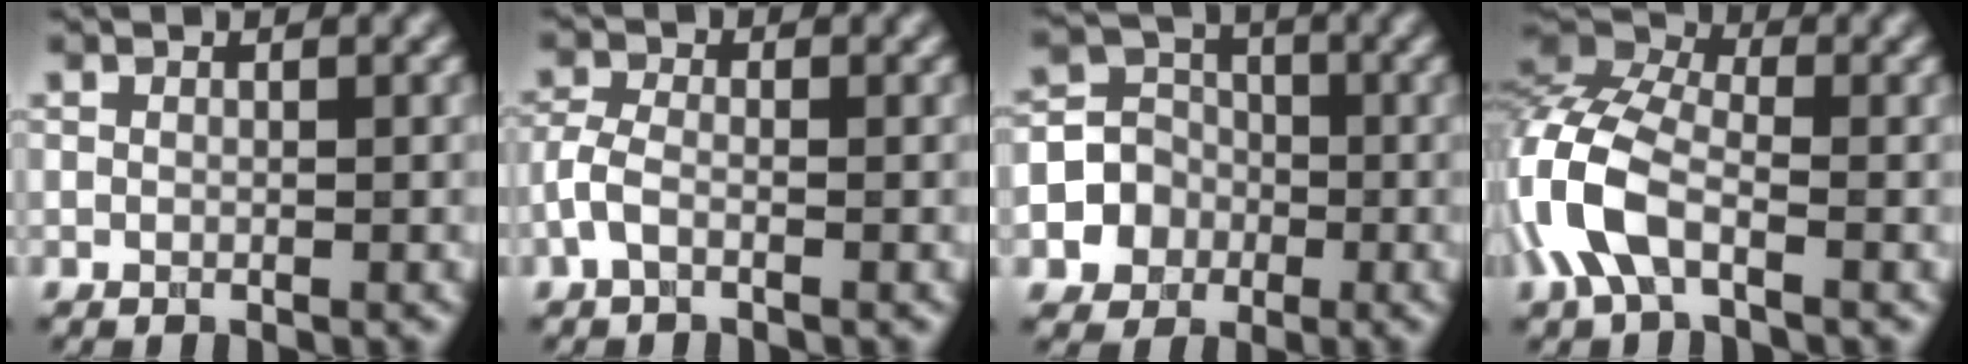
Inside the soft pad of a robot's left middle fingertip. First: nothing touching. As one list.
[{"total": 2.2, "force": [-1.1, 1.1, 1.6], "torque": [-0.038, 0.004, -0.031]}, {"total": 7.0, "force": [-2.4, 6.3, 1.7], "torque": [-0.024, 0.001, -0.058]}, {"total": 8.1, "force": [-2.5, 4.4, 6.4], "torque": [-0.153, 0.015, -0.071]}]